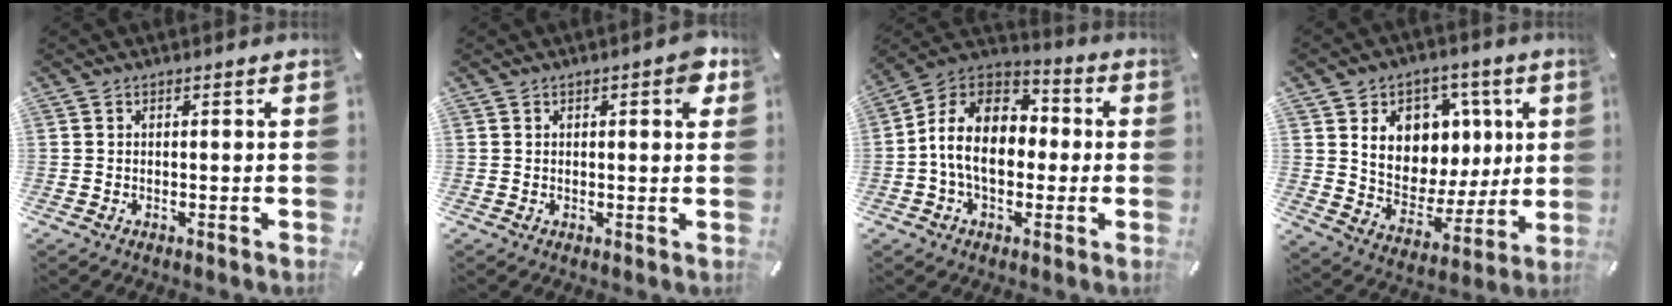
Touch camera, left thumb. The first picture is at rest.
{"total": 3.6, "force": [1.3, 1.3, 3.1], "torque": [-0.041, -0.003, 0.016]}
{"total": 14.4, "force": [-2.1, 10.5, 9.6], "torque": [-0.207, 0.016, -0.043]}
{"total": 13.1, "force": [4.1, 11.2, 5.5], "torque": [-0.086, -0.028, 0.084]}